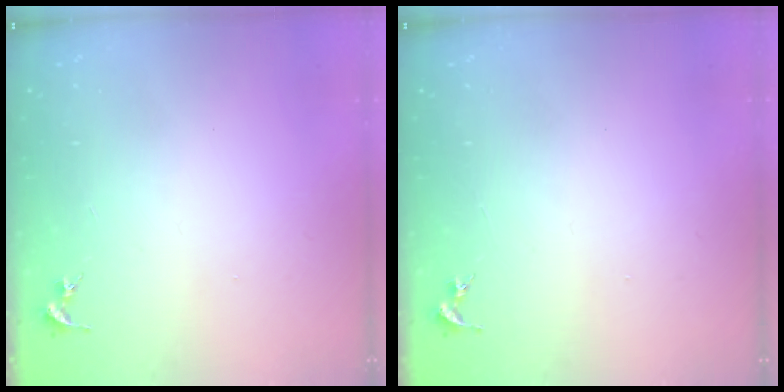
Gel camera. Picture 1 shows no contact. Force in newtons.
{"total": 0.0}